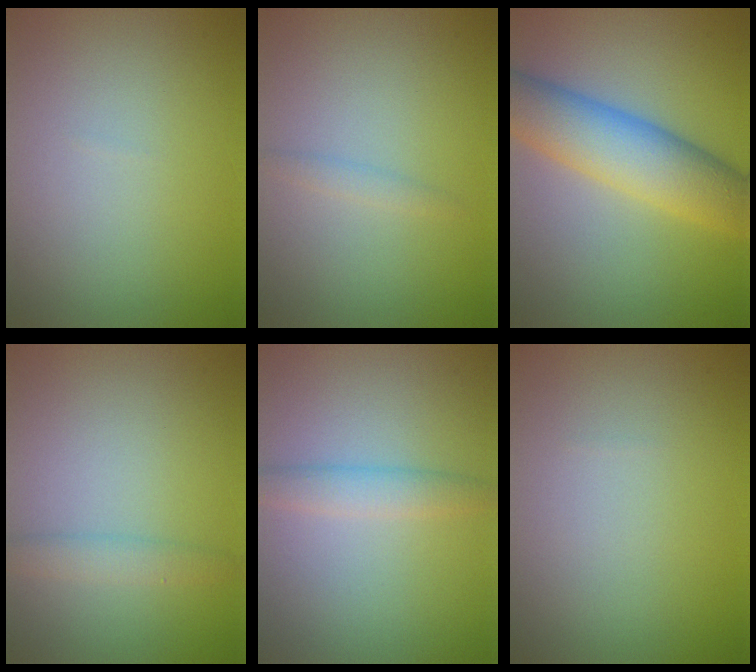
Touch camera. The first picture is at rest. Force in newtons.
{"total": 0.8, "press": 0.8, "slide": 0.1}
{"total": 7.5, "press": 7.5, "slide": 0.2}
{"total": 1.8, "press": 1.8, "slide": 0.1}
{"total": 2.2, "press": 2.2, "slide": 0.1}
{"total": 0.0}